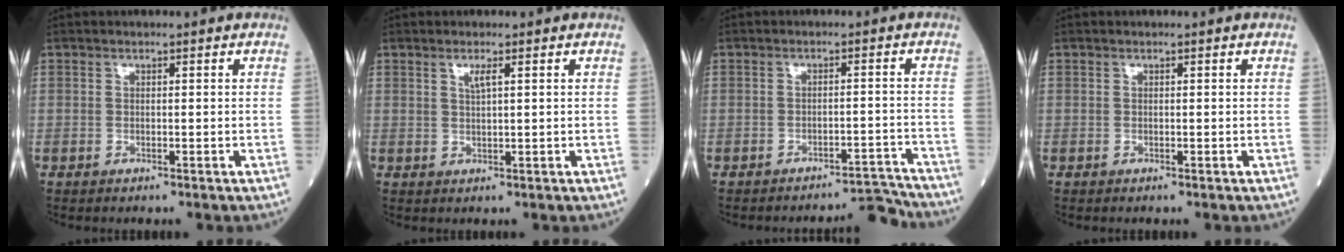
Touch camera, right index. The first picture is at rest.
{"total": 1.6, "force": [0.8, 0.0, 1.4], "torque": [-0.030, 0.000, 0.016]}
{"total": 5.4, "force": [-5.4, -0.5, -0.4], "torque": [0.020, 0.013, -0.075]}
{"total": 0.0}